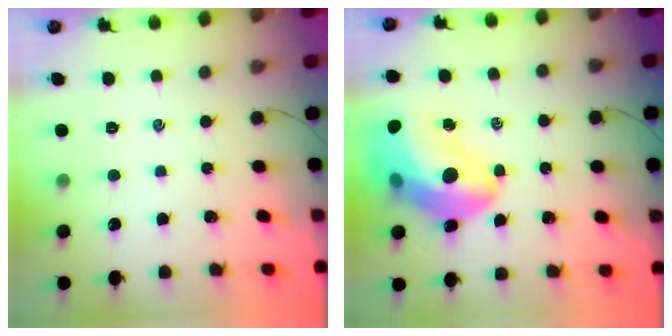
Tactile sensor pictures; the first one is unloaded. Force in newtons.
{"total": 19.3, "press": 18.6, "slide": 5.0}